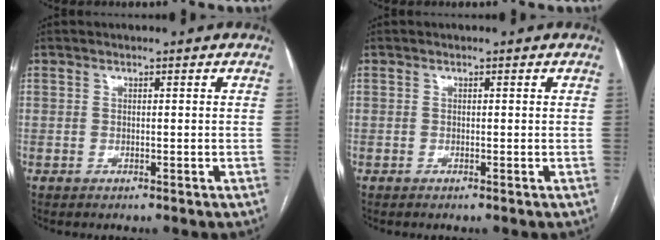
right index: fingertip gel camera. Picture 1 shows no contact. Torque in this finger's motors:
{"motor_torque": [-0.07, -0.02, -0.03, -0.01]}